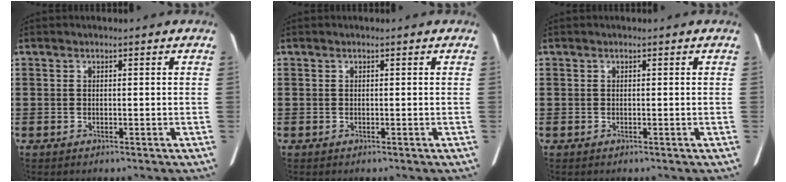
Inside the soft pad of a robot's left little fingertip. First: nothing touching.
{"total": 0.0}
{"total": 0.0}